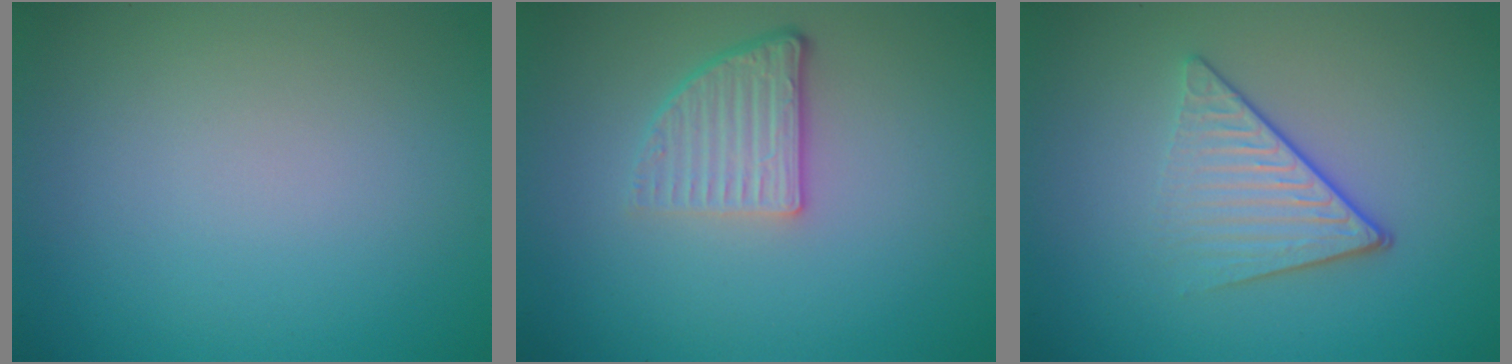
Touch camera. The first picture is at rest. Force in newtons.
{"total": 3.3, "press": 2.5, "slide": 2.2}
{"total": 4.1, "press": 2.8, "slide": 3.1}